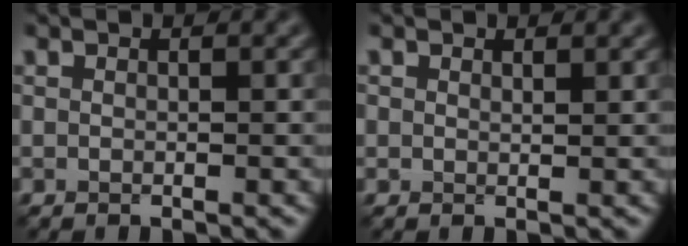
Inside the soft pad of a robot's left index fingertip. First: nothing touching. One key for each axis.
{"total": 0.8, "fx": 0.6, "fy": 0.5, "fz": 0.3, "tx": -0.004, "ty": -0.001, "tz": 0.011}